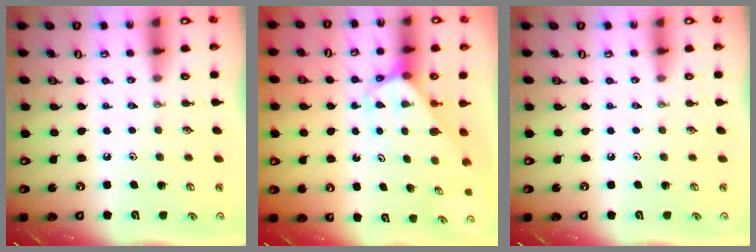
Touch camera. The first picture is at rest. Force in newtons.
{"total": 3.7, "press": 3.6, "slide": 0.3}
{"total": 0.0}